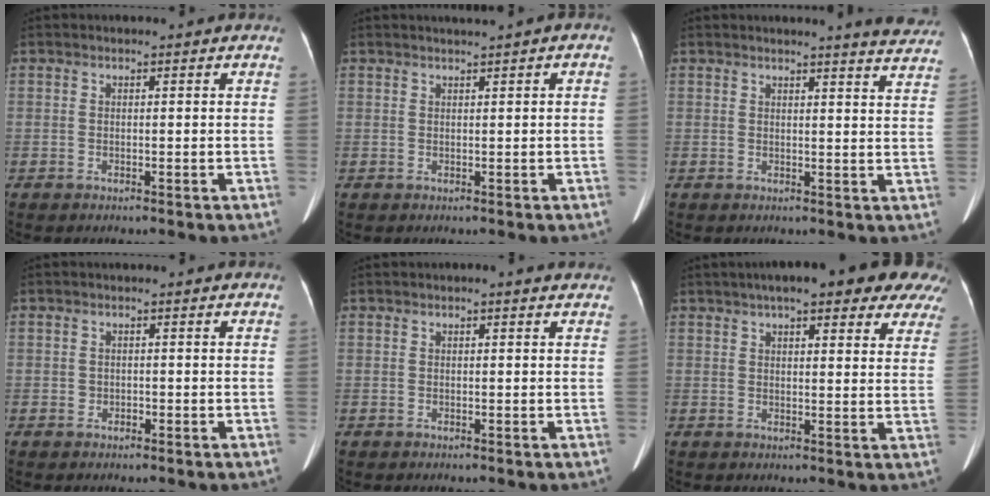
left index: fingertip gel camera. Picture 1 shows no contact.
{"total": 1.4, "force": [0.7, 0.1, 1.2], "torque": [-0.024, 0.010, 0.013]}
{"total": 7.9, "force": [7.6, -0.3, 2.2], "torque": [-0.017, -0.037, 0.062]}
{"total": 1.1, "force": [-1.0, 0.5, -0.3], "torque": [0.003, -0.013, -0.013]}
{"total": 1.2, "force": [0.9, 0.2, 0.7], "torque": [-0.013, 0.010, 0.009]}
{"total": 19.1, "force": [14.4, 4.6, 11.6], "torque": [-0.151, 0.040, 0.166]}